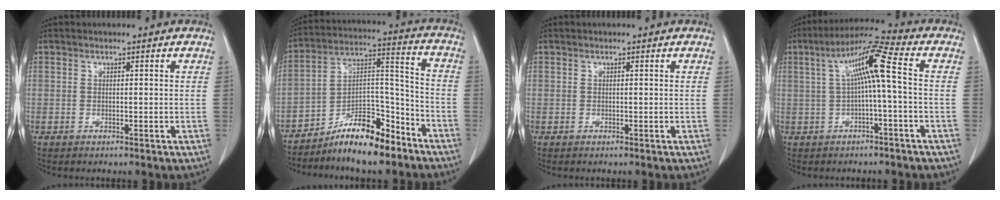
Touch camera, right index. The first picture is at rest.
{"total": 12.5, "force": [-9.6, 3.4, 7.3], "torque": [-0.120, 0.031, -0.165]}
{"total": 0.0}
{"total": 8.5, "force": [0.6, -0.1, 8.4], "torque": [-0.148, 0.031, 0.012]}